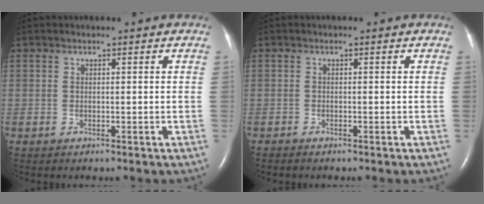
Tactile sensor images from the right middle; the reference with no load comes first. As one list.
[{"total": 0.6, "force": [-0.5, 0.1, 0.3], "torque": [-0.010, -0.002, -0.008]}]